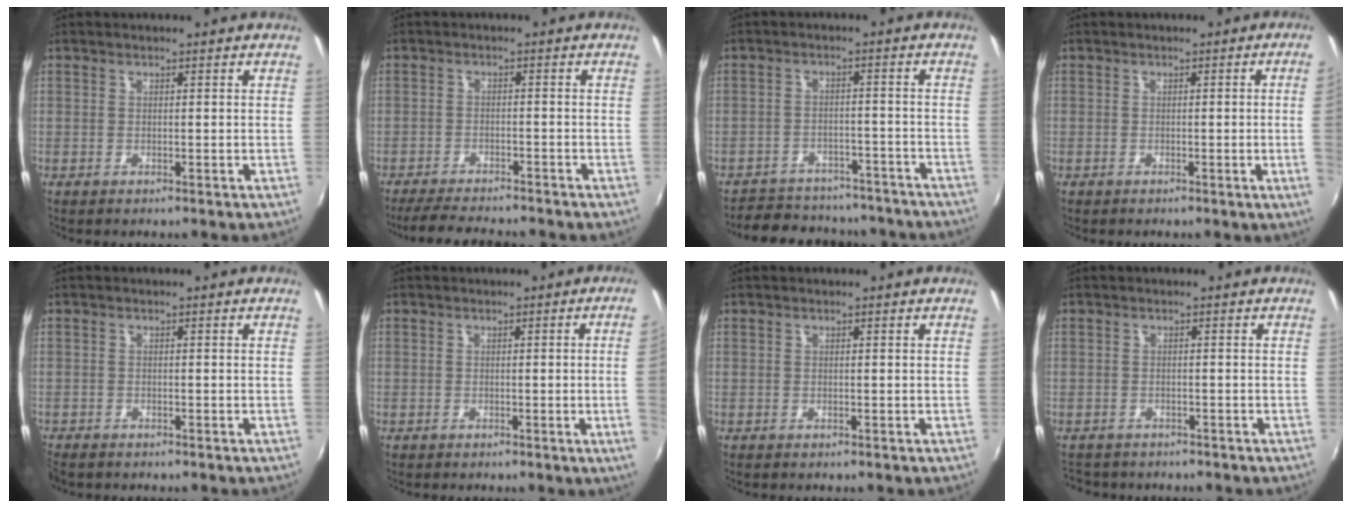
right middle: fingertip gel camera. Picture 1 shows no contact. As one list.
[{"total": 8.7, "force": [-7.8, 1.0, 3.5], "torque": [-0.089, -0.019, -0.125]}, {"total": 19.1, "force": [-16.5, 7.1, 6.6], "torque": [-0.142, 0.016, -0.205]}, {"total": 4.0, "force": [0.0, -2.1, 3.4], "torque": [-0.053, -0.011, 0.005]}, {"total": 1.7, "force": [-1.6, 0.6, 0.3], "torque": [-0.014, -0.008, -0.032]}, {"total": 4.4, "force": [0.1, -2.2, 3.8], "torque": [-0.059, -0.010, 0.005]}, {"total": 0.0}, {"total": 4.5, "force": [-3.9, 1.8, 1.1], "torque": [-0.032, -0.011, -0.061]}]